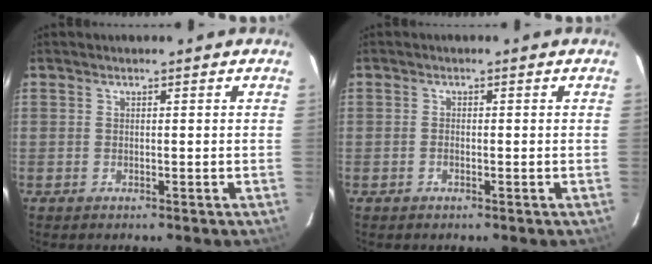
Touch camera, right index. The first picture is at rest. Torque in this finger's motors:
{"motor_torque": [-0.17, 0.04, -0.06, 0.00]}